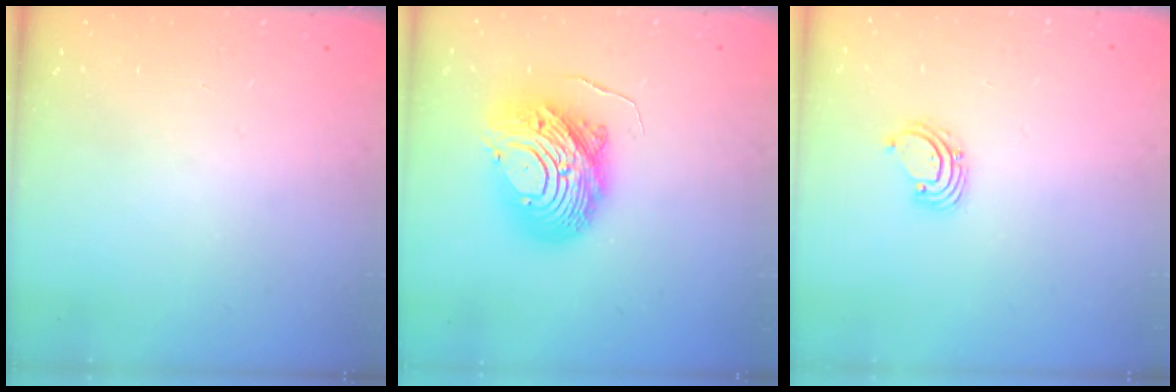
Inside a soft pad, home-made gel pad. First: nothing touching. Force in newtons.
{"total": 14.3, "press": 14.3, "slide": 1.4}
{"total": 2.3, "press": 2.3, "slide": 0.2}